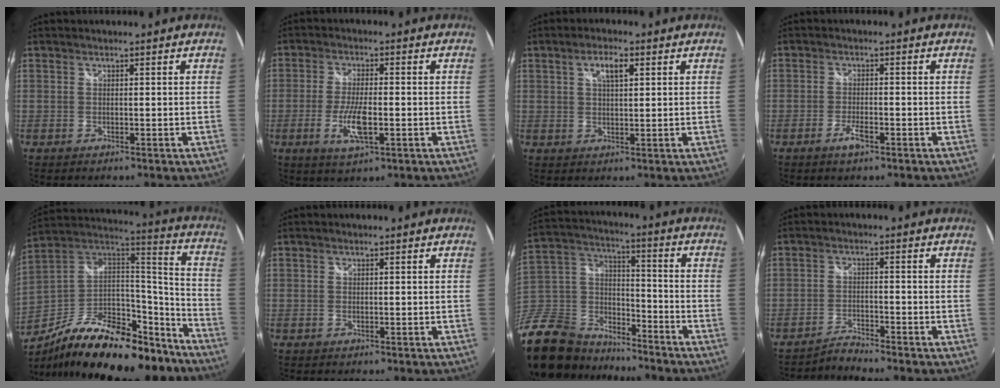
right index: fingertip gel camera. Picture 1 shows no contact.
{"total": 7.0, "force": [-2.1, 1.8, 6.4], "torque": [-0.132, -0.008, -0.040]}
{"total": 4.1, "force": [1.6, 1.5, 3.4], "torque": [-0.059, 0.008, 0.028]}
{"total": 3.0, "force": [-1.9, 0.7, 2.3], "torque": [-0.054, -0.001, -0.037]}
{"total": 29.7, "force": [-20.5, 13.0, 17.2], "torque": [-0.292, 0.019, -0.303]}
{"total": 0.0}
{"total": 23.9, "force": [-17.6, 12.7, 10.0], "torque": [-0.263, 0.017, -0.299]}
{"total": 3.1, "force": [-3.1, -0.3, 0.1], "torque": [-0.013, -0.001, -0.063]}